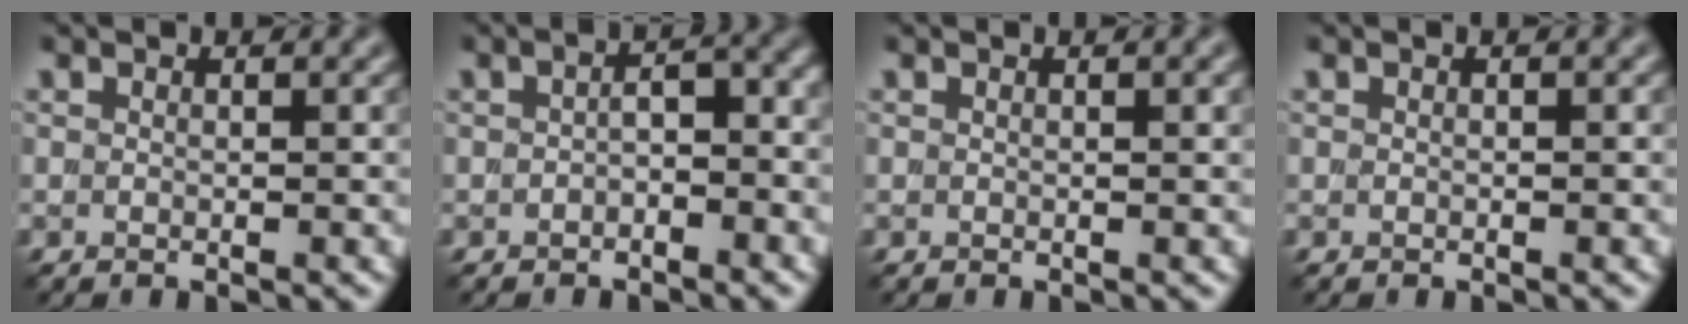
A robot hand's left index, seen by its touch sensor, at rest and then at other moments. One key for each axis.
{"total": 2.4, "fx": -0.7, "fy": 1.0, "fz": 2.1, "tx": -0.035, "ty": 0.009, "tz": -0.014}
{"total": 1.0, "fx": 0.2, "fy": 0.4, "fz": 0.9, "tx": -0.010, "ty": 0.002, "tz": 0.001}
{"total": 0.0}